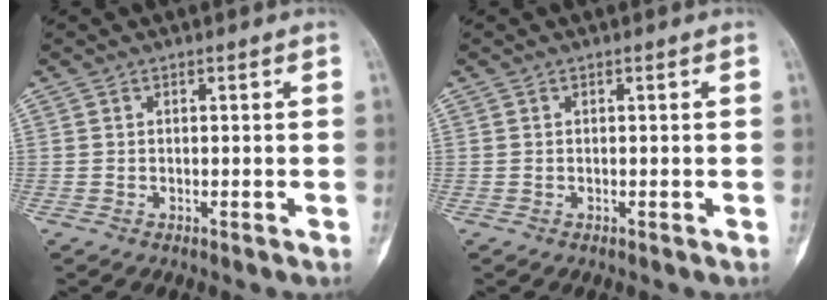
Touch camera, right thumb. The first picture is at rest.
{"total": 0.0}